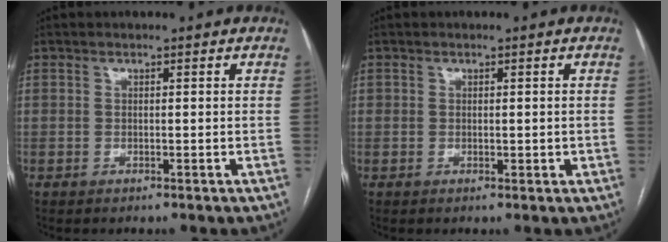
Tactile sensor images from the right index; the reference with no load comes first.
{"total": 1.3, "force": [0.0, 1.1, 0.8], "torque": [-0.009, 0.003, 0.004]}